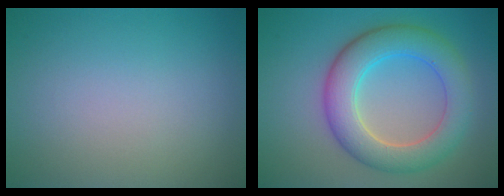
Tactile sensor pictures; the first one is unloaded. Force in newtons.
{"total": 6.7, "press": 6.7, "slide": 0.2}